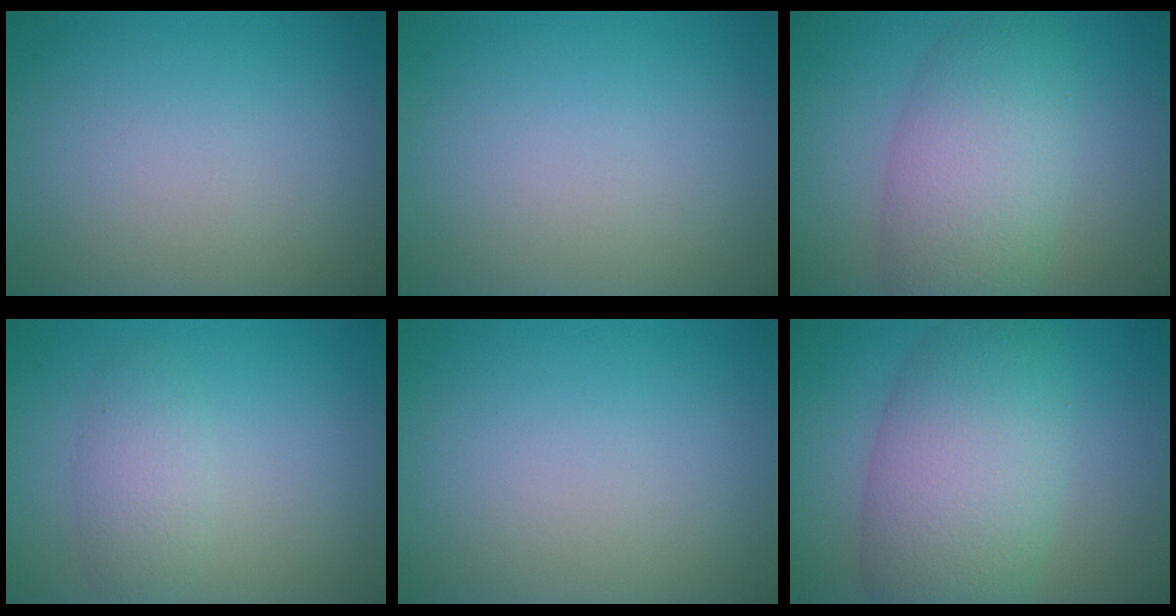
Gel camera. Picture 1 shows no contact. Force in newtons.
{"total": 0.0}
{"total": 6.9, "press": 6.9, "slide": 0.0}
{"total": 2.5, "press": 2.5, "slide": 0.2}
{"total": 0.0}
{"total": 9.1, "press": 9.1, "slide": 0.3}